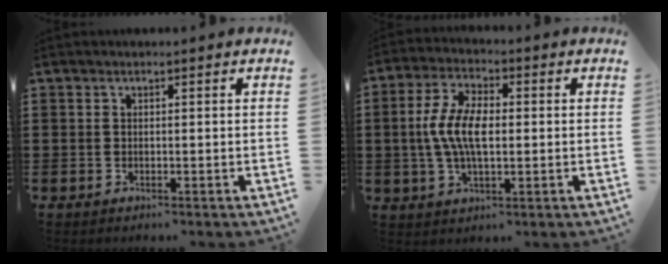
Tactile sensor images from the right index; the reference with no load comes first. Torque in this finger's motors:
{"motor_torque": [1.64, -0.50, 0.79, 0.21]}